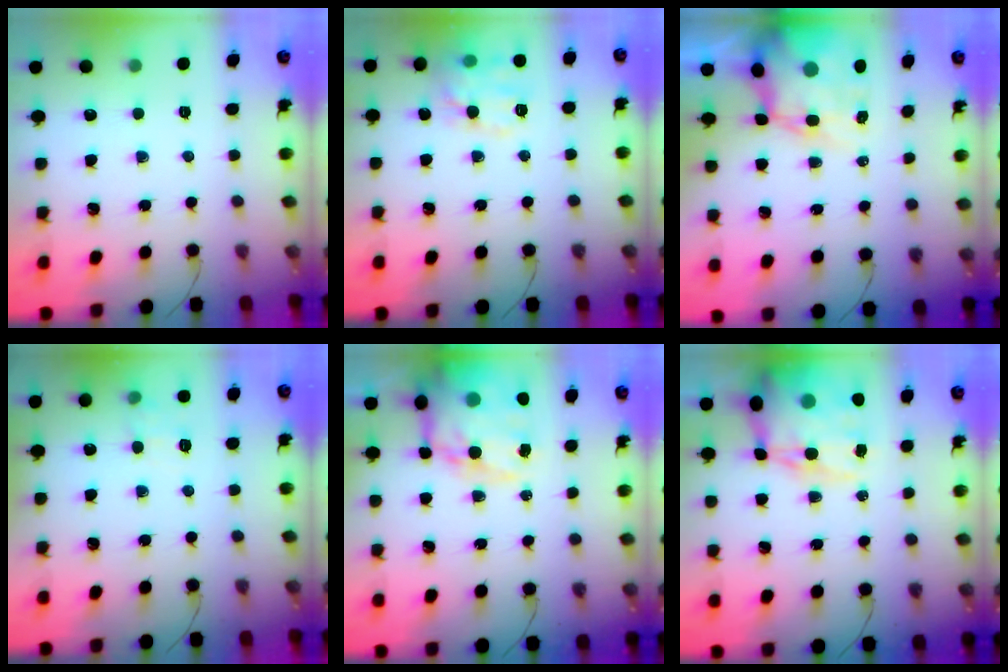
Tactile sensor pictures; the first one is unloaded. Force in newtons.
{"total": 13.2, "press": 13.2, "slide": 0.6}
{"total": 10.4, "press": 9.9, "slide": 3.3}
{"total": 7.0, "press": 6.8, "slide": 1.7}
{"total": 20.6, "press": 20.0, "slide": 5.0}
{"total": 20.0, "press": 19.6, "slide": 4.3}